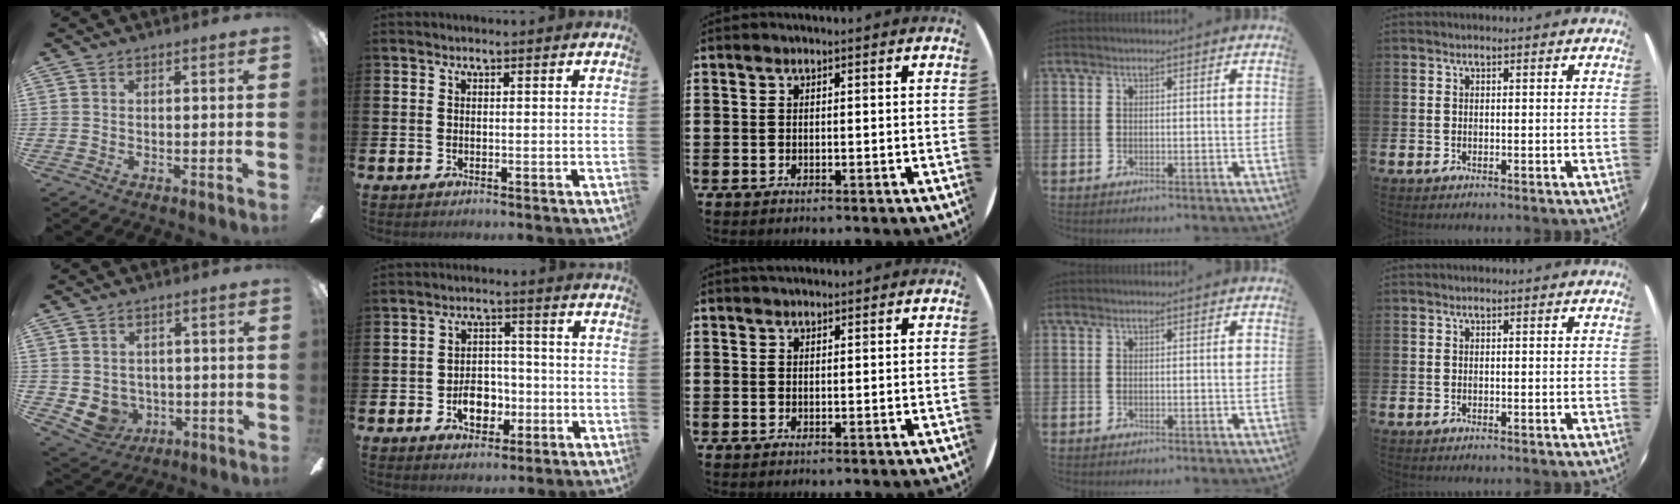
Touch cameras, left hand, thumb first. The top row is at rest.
{"thumb": {"total": 5.6, "force": [-0.5, 5.3, 1.8], "torque": [-0.063, -0.005, -0.007]}, "index": {"total": 5.1, "force": [-1.7, 3.7, 3.0], "torque": [-0.041, 0.003, -0.037]}, "middle": {"total": 0.8, "force": [0.8, 0.2, 0.0], "torque": [-0.001, 0.001, 0.016]}}